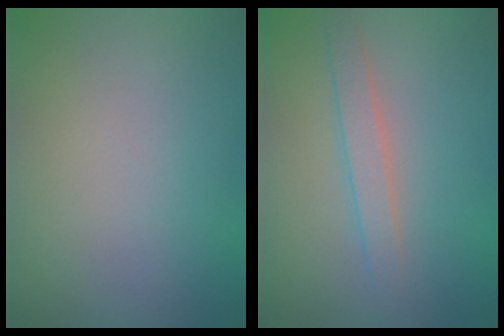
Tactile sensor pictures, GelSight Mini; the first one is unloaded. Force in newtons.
{"total": 1.9, "press": 1.9, "slide": 0.1}